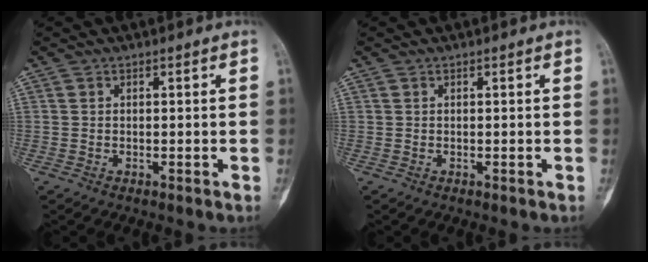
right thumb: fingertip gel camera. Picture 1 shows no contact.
{"total": 0.0}